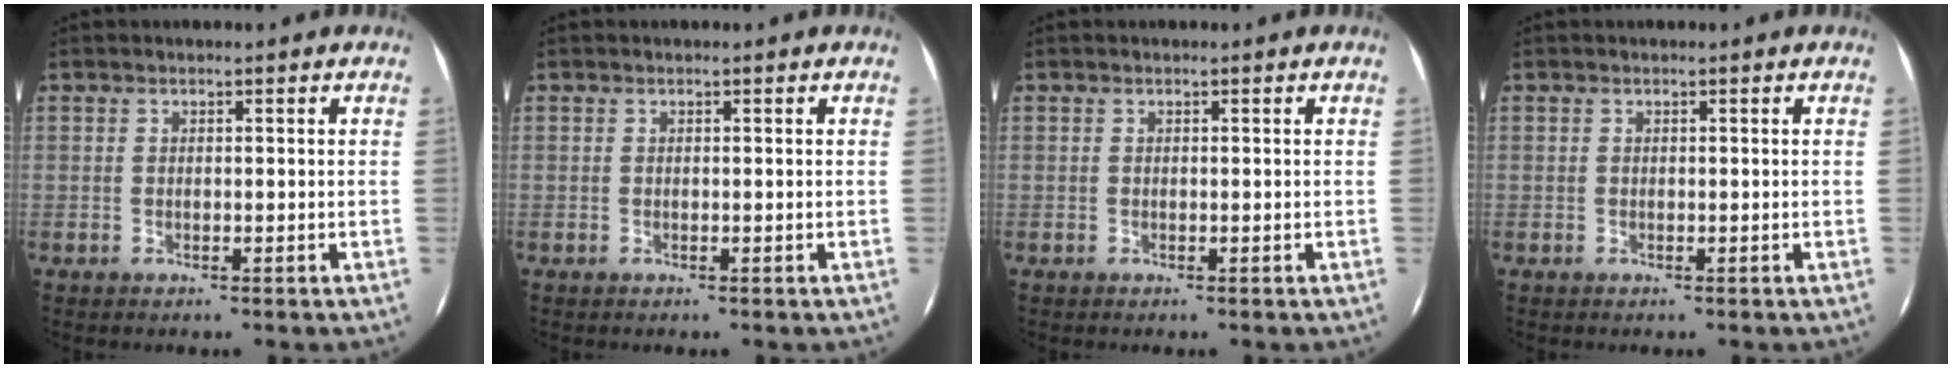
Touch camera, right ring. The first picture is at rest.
{"total": 0.0}
{"total": 0.0}
{"total": 0.0}